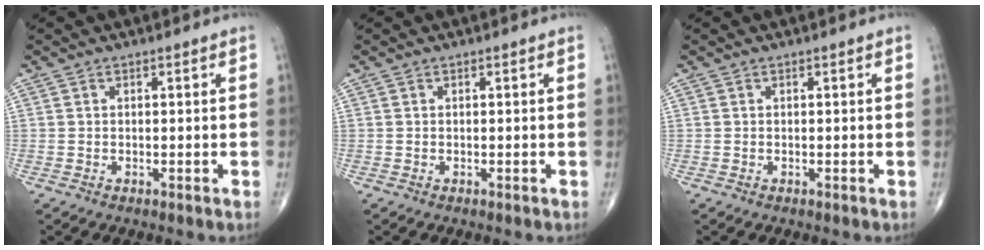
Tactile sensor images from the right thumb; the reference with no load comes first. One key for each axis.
{"total": 0.0}
{"total": 0.0}